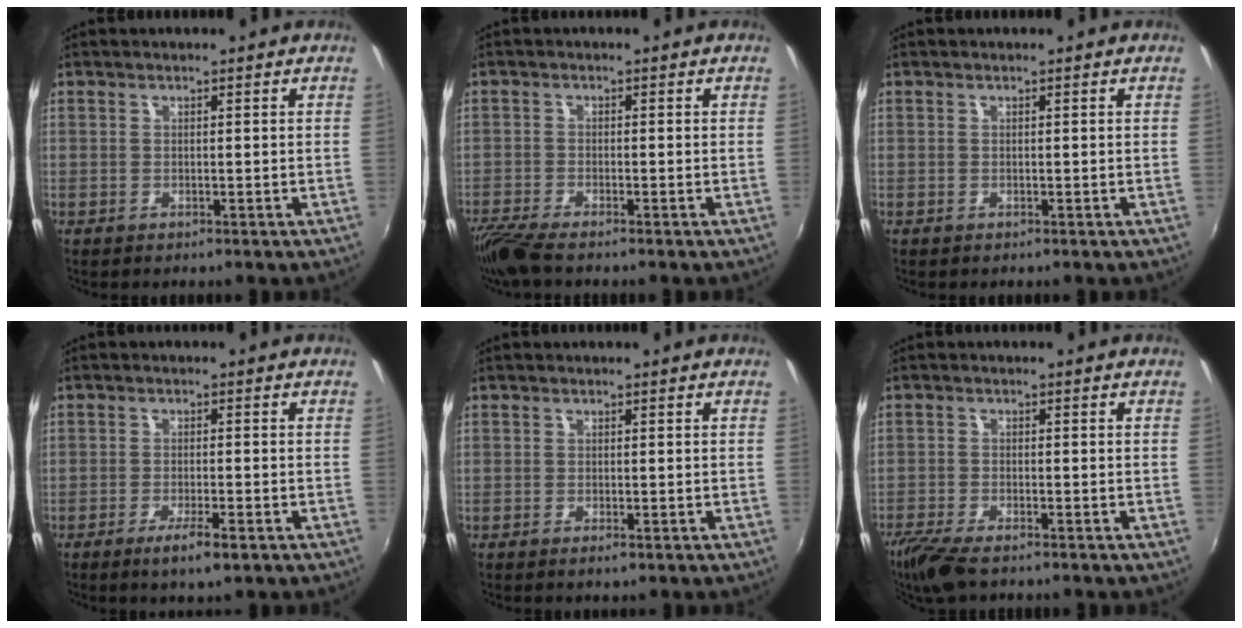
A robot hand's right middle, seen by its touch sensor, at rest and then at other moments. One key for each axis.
{"total": 5.3, "fx": -4.5, "fy": 0.3, "fz": 2.8, "tx": -0.078, "ty": -0.023, "tz": -0.085}
{"total": 0.0}
{"total": 4.3, "fx": -2.5, "fy": 0.4, "fz": 3.5, "tx": -0.074, "ty": -0.010, "tz": -0.044}
{"total": 0.9, "fx": -0.5, "fy": 0.3, "fz": 0.6, "tx": -0.012, "ty": -0.003, "tz": -0.009}
{"total": 6.9, "fx": -5.4, "fy": 1.4, "fz": 4.0, "tx": -0.106, "ty": -0.029, "tz": -0.105}